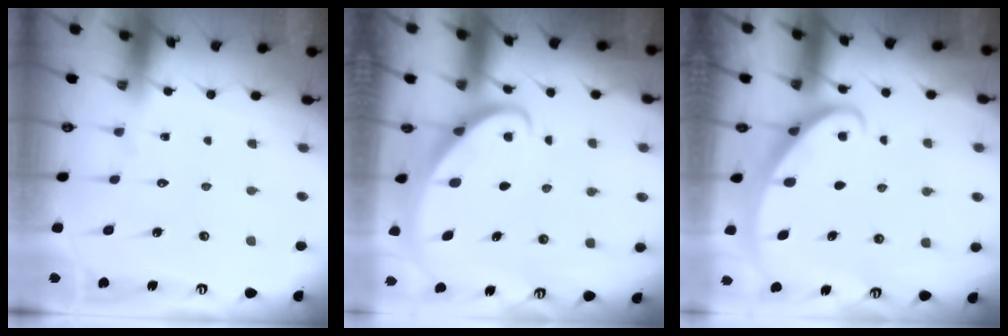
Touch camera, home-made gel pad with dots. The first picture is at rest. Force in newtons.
{"total": 2.4, "press": 2.3, "slide": 0.3}
{"total": 2.3, "press": 2.2, "slide": 0.2}